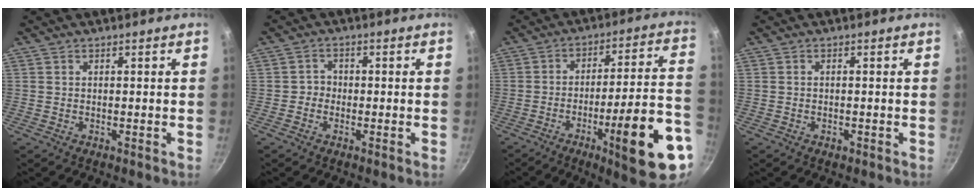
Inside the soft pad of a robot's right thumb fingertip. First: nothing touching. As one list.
[{"total": 2.0, "force": [-0.8, 1.8, 0.5], "torque": [0.008, 0.009, -0.019]}, {"total": 20.5, "force": [-8.6, 4.1, 18.2], "torque": [-0.228, 0.039, -0.120]}, {"total": 0.9, "force": [-0.4, 0.6, 0.5], "torque": [-0.008, 0.001, -0.008]}]